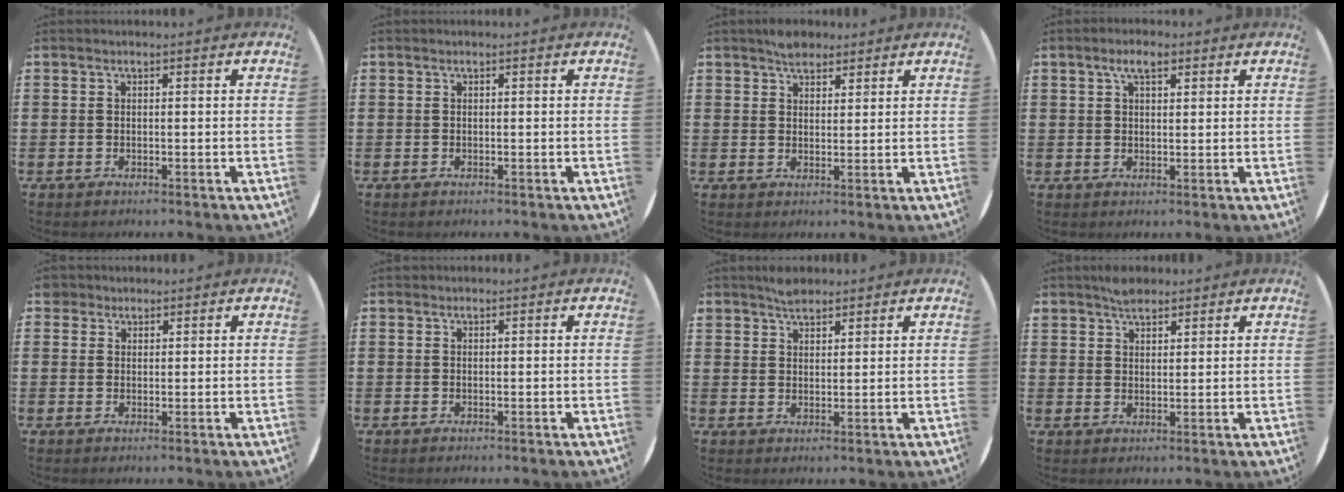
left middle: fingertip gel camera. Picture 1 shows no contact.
{"total": 0.0}
{"total": 3.0, "force": [2.6, 1.3, 0.6], "torque": [-0.007, 0.002, 0.049]}
{"total": 3.6, "force": [2.3, 1.4, 2.3], "torque": [-0.042, 0.007, 0.039]}
{"total": 1.7, "force": [1.5, 0.9, 0.1], "torque": [0.002, 0.001, 0.027]}
{"total": 0.0}
{"total": 2.7, "force": [2.5, 0.9, 0.4], "torque": [-0.004, 0.001, 0.046]}
{"total": 2.8, "force": [2.6, 1.0, 0.6], "torque": [-0.007, 0.001, 0.048]}